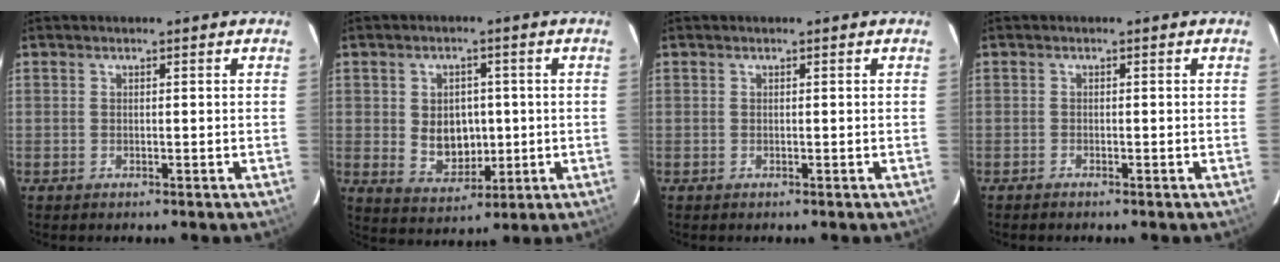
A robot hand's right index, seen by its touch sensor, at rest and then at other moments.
{"total": 7.8, "force": [0.0, 6.1, 4.9], "torque": [-0.094, 0.002, 0.018]}
{"total": 0.0}
{"total": 0.8, "force": [-0.7, 0.2, 0.2], "torque": [-0.009, -0.001, -0.015]}